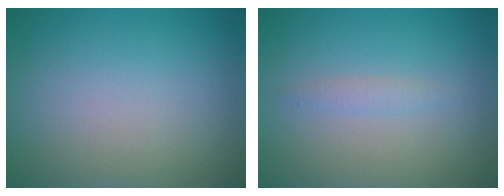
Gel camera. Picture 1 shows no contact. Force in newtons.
{"total": 0.9, "press": 0.9, "slide": 0.2}